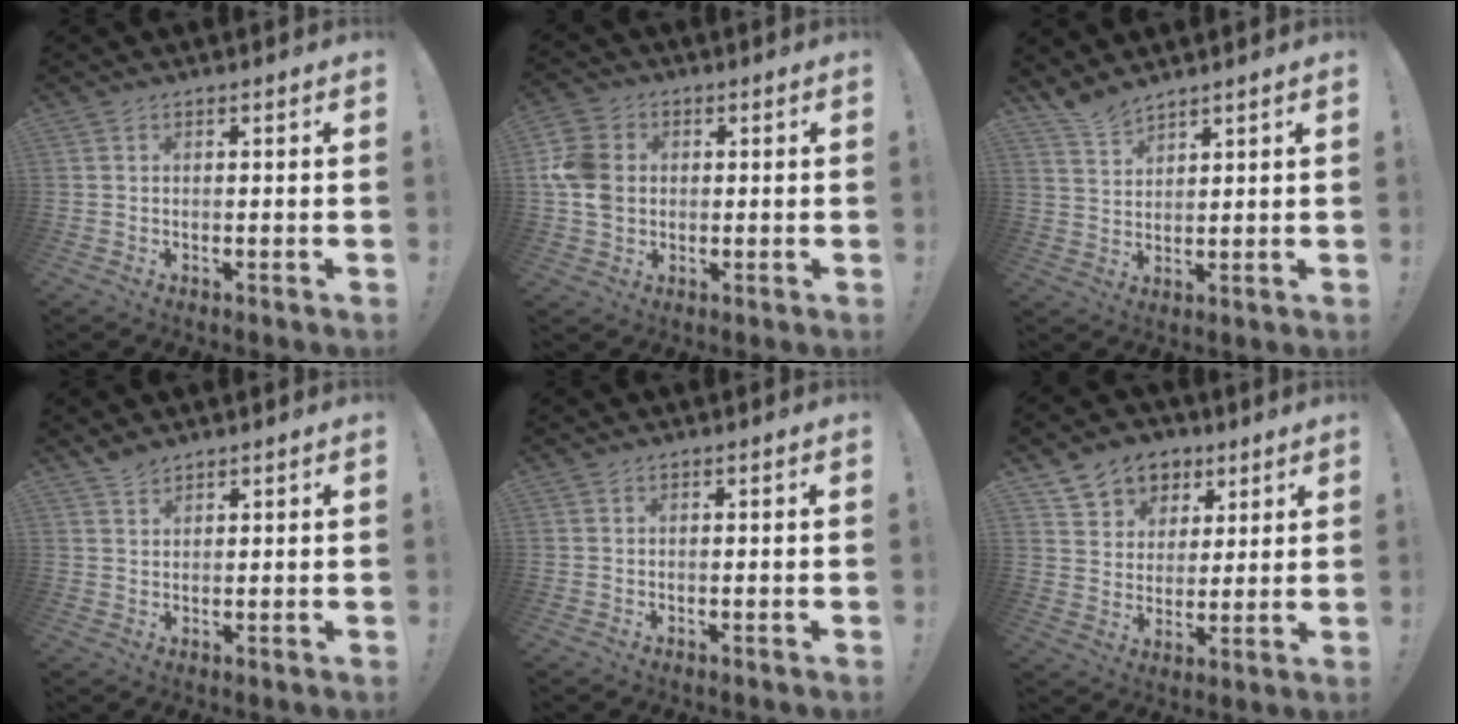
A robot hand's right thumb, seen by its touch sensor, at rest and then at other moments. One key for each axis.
{"total": 11.0, "fx": 0.5, "fy": 9.1, "fz": 6.2, "tx": -0.136, "ty": 0.013, "tz": 0.013}
{"total": 5.1, "fx": 4.8, "fy": 1.1, "fz": 1.3, "tx": -0.035, "ty": -0.028, "tz": 0.093}
{"total": 2.6, "fx": 2.3, "fy": 0.9, "fz": 0.7, "tx": -0.012, "ty": -0.013, "tz": 0.044}
{"total": 0.0}
{"total": 8.9, "fx": 4.8, "fy": 7.3, "fz": 1.5, "tx": -0.018, "ty": -0.036, "tz": 0.096}